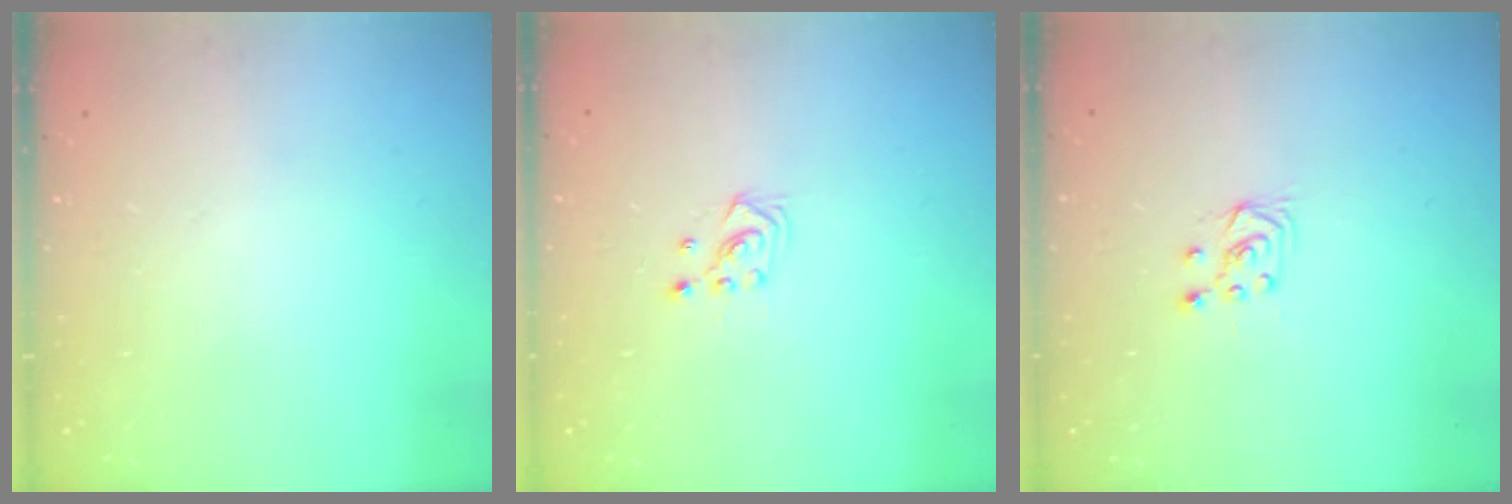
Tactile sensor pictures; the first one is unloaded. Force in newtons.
{"total": 2.9, "press": 2.9, "slide": 0.4}
{"total": 4.9, "press": 4.8, "slide": 0.7}